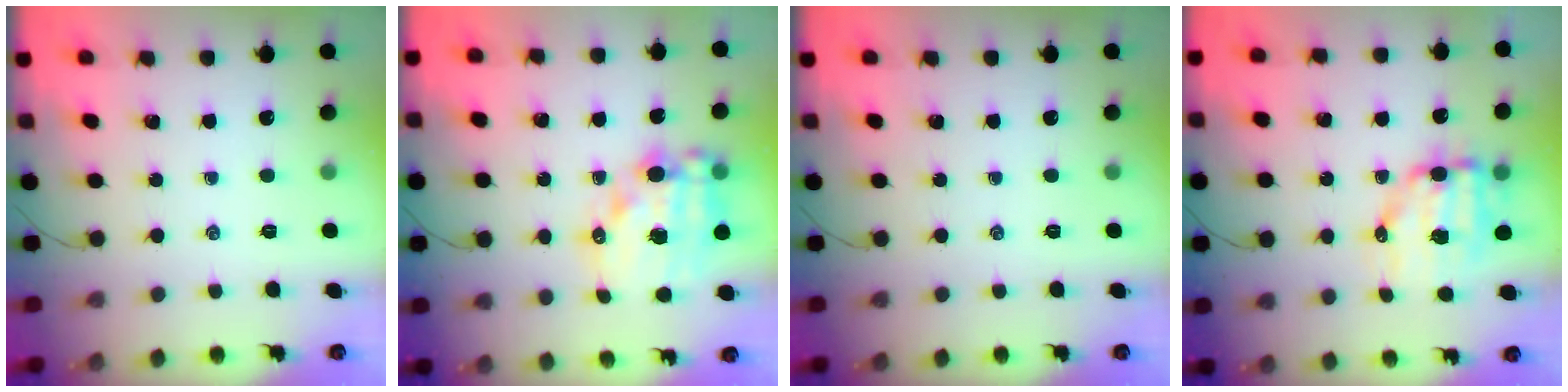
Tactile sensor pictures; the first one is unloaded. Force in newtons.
{"total": 16.0, "press": 15.6, "slide": 3.5}
{"total": 0.0}
{"total": 9.6, "press": 9.3, "slide": 2.0}